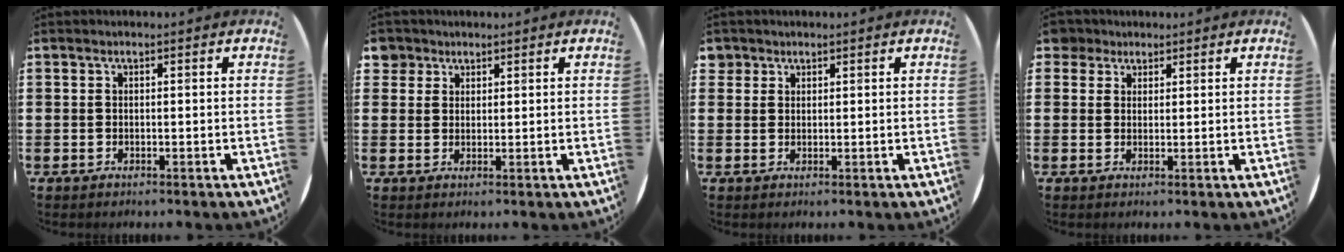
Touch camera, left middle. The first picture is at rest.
{"total": 2.7, "force": [2.0, 1.8, 0.0], "torque": [0.000, 0.006, 0.037]}
{"total": 1.6, "force": [1.3, 0.9, 0.0], "torque": [0.007, 0.002, 0.024]}
{"total": 2.8, "force": [2.2, 1.7, 0.0], "torque": [-0.001, 0.008, 0.041]}